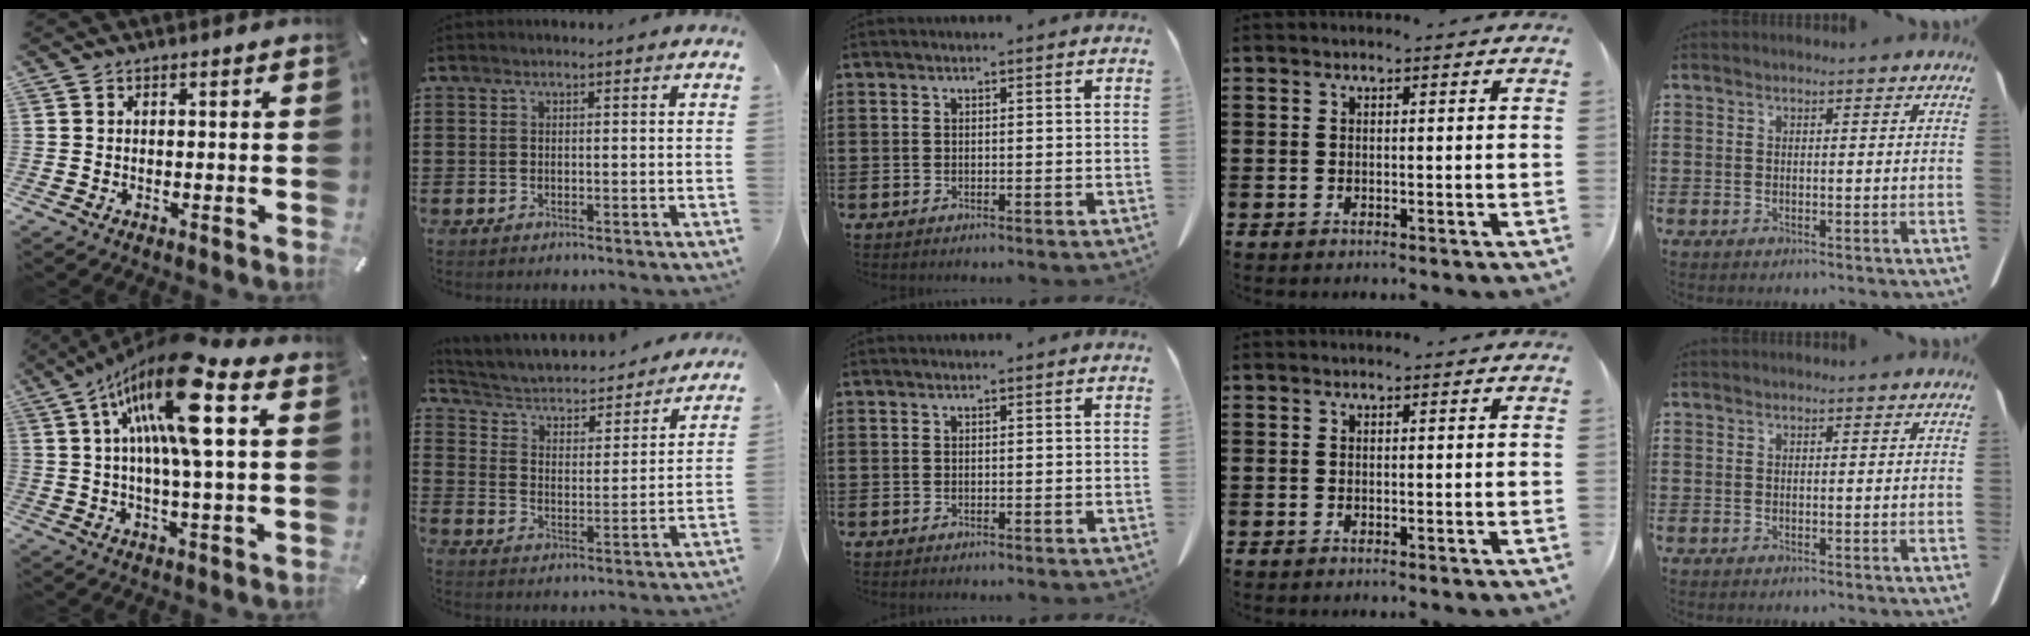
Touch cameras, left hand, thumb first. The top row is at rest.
{"thumb": {"total": 19.5, "force": [6.7, 4.7, 17.7], "torque": [-0.326, -0.018, 0.097]}, "index": {"total": 2.9, "force": [2.6, 1.2, 0.8], "torque": [-0.034, -0.025, 0.032]}}